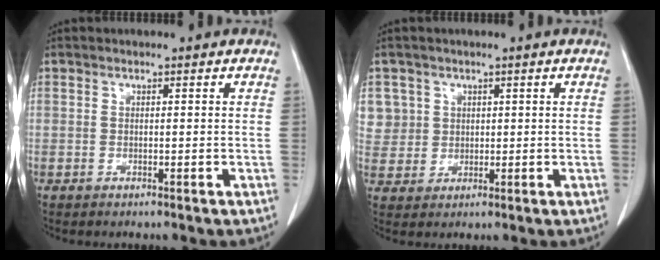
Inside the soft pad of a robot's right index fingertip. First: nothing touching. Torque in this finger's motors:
{"motor_torque": [-0.03, 0.03, 0.04, 0.00]}